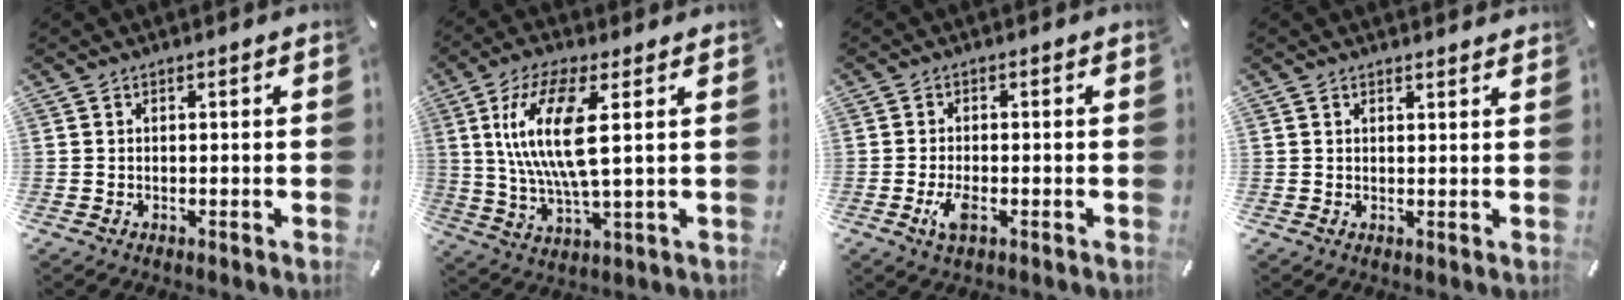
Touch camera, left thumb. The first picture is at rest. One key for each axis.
{"total": 14.7, "fx": 3.4, "fy": 4.1, "fz": 13.7, "tx": -0.286, "ty": -0.007, "tz": 0.054}
{"total": 3.8, "fx": -1.3, "fy": 1.7, "fz": 3.2, "tx": -0.072, "ty": -0.001, "tz": -0.027}
{"total": 1.4, "fx": 1.1, "fy": 0.8, "fz": -0.1, "tx": 0.010, "ty": -0.004, "tz": 0.020}